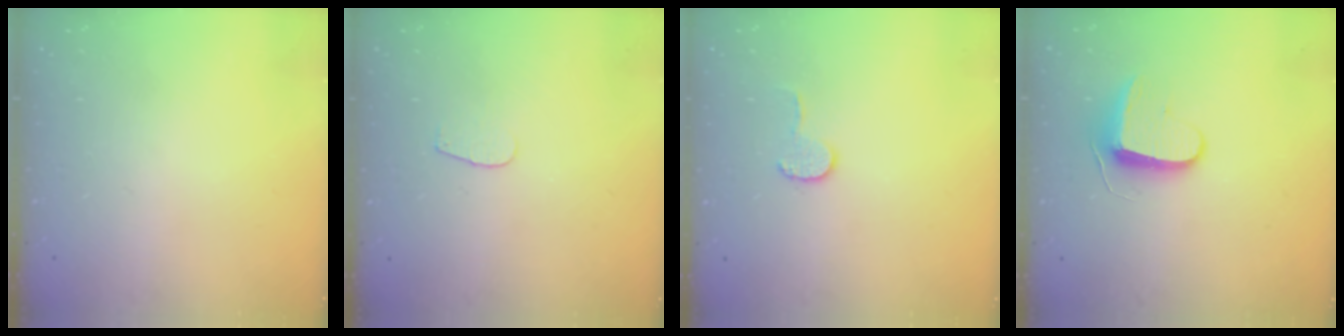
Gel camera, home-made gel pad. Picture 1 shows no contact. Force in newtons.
{"total": 3.7, "press": 3.7, "slide": 0.4}
{"total": 6.4, "press": 6.4, "slide": 0.6}
{"total": 8.7, "press": 8.6, "slide": 0.5}